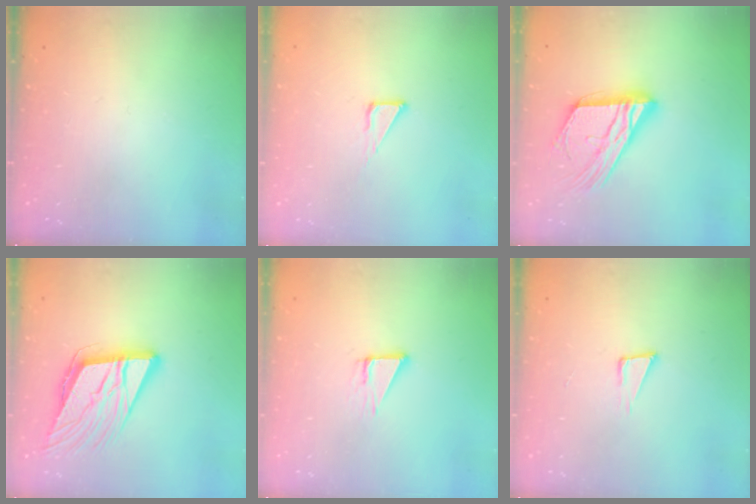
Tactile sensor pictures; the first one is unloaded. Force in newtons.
{"total": 3.6, "press": 3.6, "slide": 0.3}
{"total": 18.7, "press": 18.6, "slide": 1.8}
{"total": 15.0, "press": 14.6, "slide": 3.5}
{"total": 3.8, "press": 3.7, "slide": 0.4}
{"total": 4.6, "press": 3.4, "slide": 3.2}